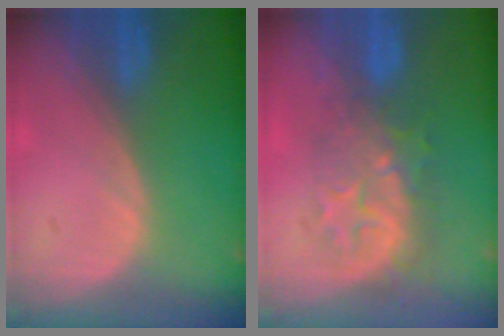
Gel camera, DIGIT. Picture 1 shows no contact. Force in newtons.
{"total": 8.0, "press": 7.4, "slide": 3.1}